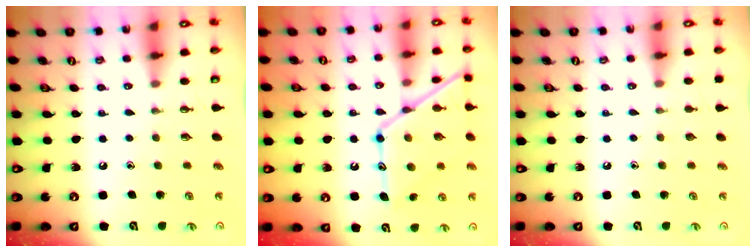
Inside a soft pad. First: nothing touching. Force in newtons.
{"total": 16.1, "press": 16.0, "slide": 1.2}
{"total": 0.0}